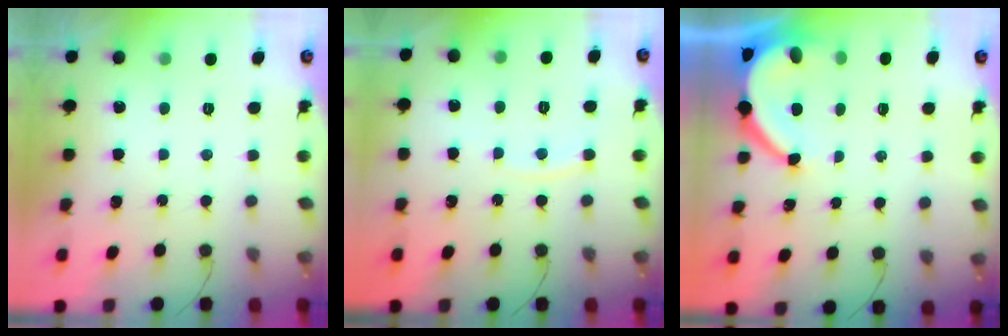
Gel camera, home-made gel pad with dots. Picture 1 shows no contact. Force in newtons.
{"total": 3.4, "press": 3.3, "slide": 0.4}
{"total": 7.7, "press": 7.6, "slide": 0.8}